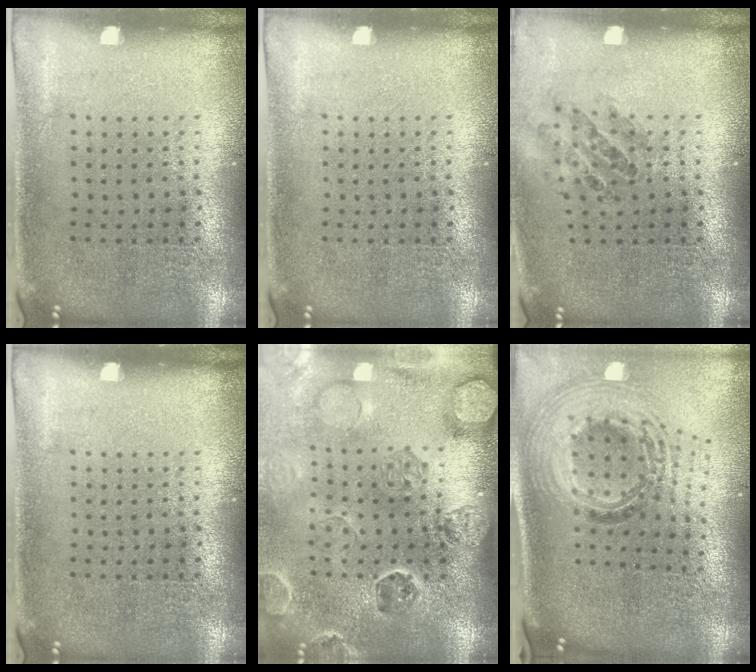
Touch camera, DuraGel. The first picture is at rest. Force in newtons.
{"total": 0.0}
{"total": 0.8, "press": 0.8, "slide": 0.1}
{"total": 0.0}
{"total": 2.7, "press": 2.6, "slide": 0.5}
{"total": 2.2, "press": 1.6, "slide": 1.4}